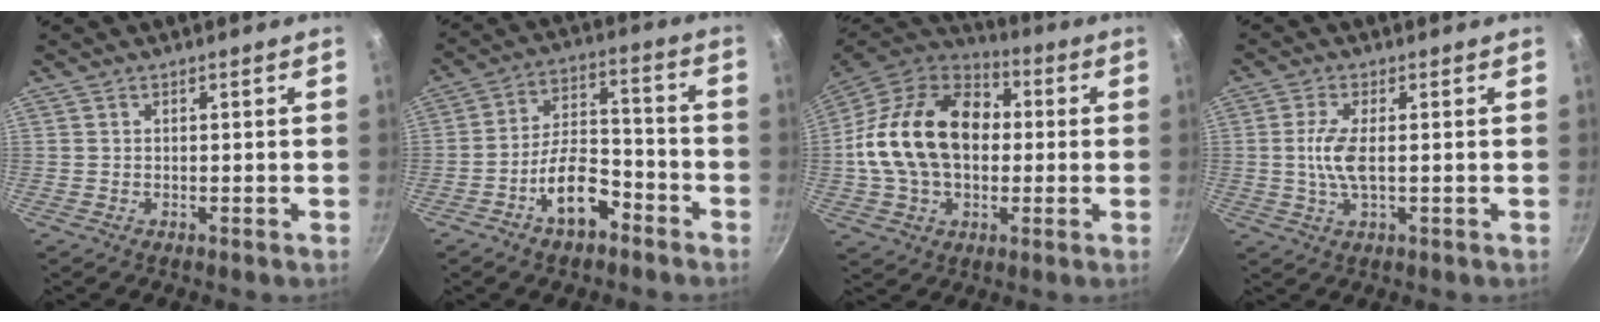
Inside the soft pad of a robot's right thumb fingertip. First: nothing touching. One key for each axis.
{"total": 11.0, "fx": -6.1, "fy": 5.7, "fz": 7.3, "tx": -0.103, "ty": 0.058, "tz": -0.103}
{"total": 22.4, "fx": 1.0, "fy": 15.8, "fz": 15.8, "tx": -0.260, "ty": 0.036, "tz": 0.009}
{"total": 5.7, "fx": 0.1, "fy": 1.9, "fz": 5.4, "tx": -0.124, "ty": 0.001, "tz": -0.002}